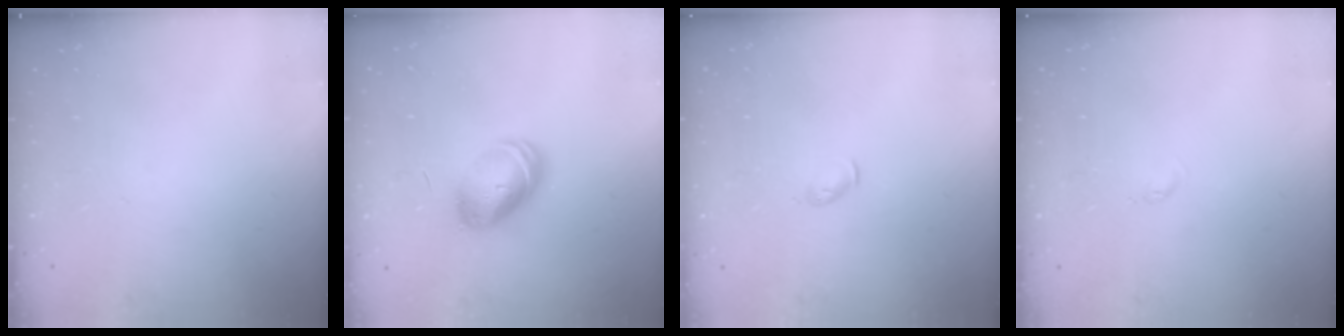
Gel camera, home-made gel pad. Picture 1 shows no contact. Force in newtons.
{"total": 8.5, "press": 8.4, "slide": 1.0}
{"total": 3.9, "press": 3.8, "slide": 0.8}
{"total": 2.4, "press": 2.3, "slide": 0.4}